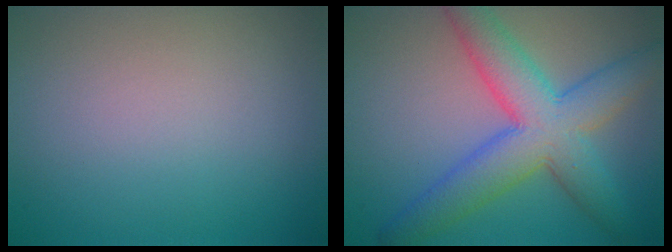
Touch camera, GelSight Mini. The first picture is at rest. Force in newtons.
{"total": 8.0, "press": 8.0, "slide": 0.2}